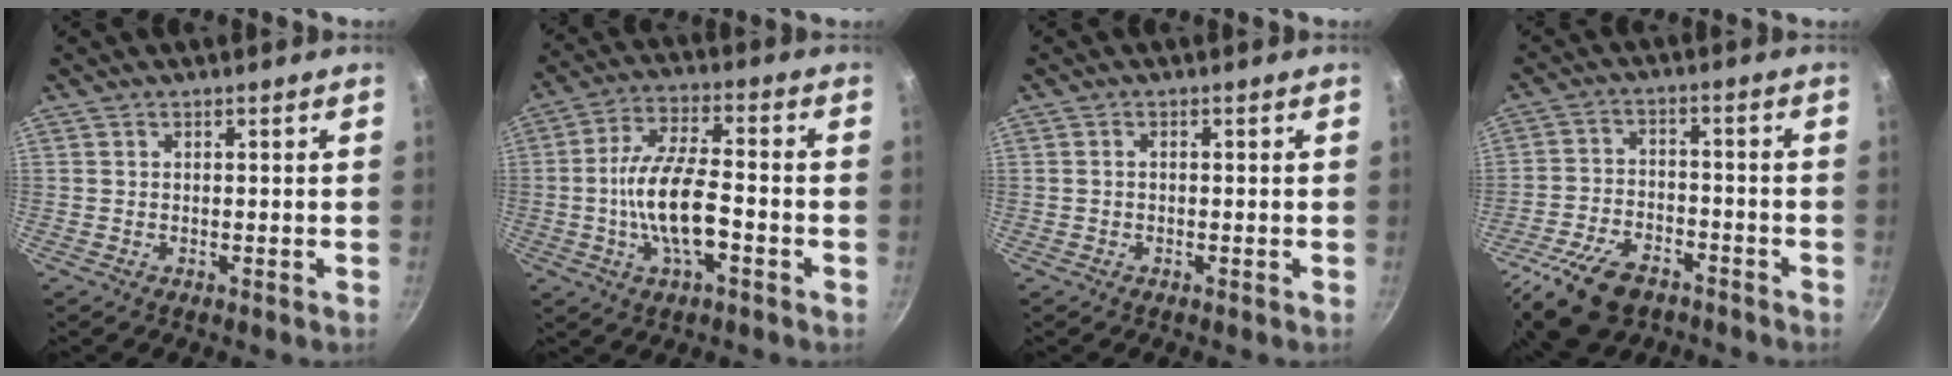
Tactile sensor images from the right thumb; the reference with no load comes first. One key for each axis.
{"total": 12.4, "fx": -3.0, "fy": 4.7, "fz": 11.1, "tx": -0.202, "ty": 0.028, "tz": -0.064}
{"total": 0.8, "fx": -0.2, "fy": 0.5, "fz": 0.5, "tx": -0.011, "ty": 0.006, "tz": -0.002}
{"total": 14.3, "fx": -9.0, "fy": 7.7, "fz": 7.9, "tx": -0.150, "ty": 0.034, "tz": -0.165}